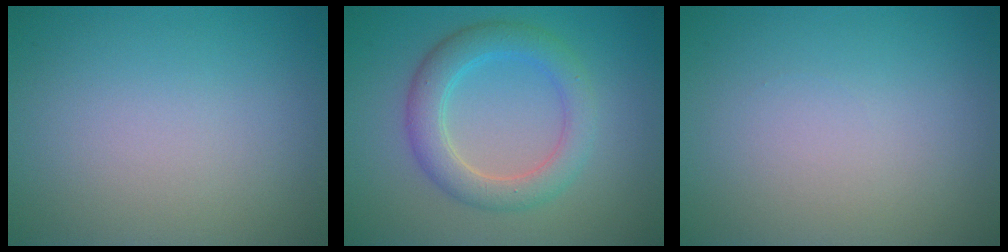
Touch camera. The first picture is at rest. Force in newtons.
{"total": 4.3, "press": 4.3, "slide": 0.2}
{"total": 0.0}